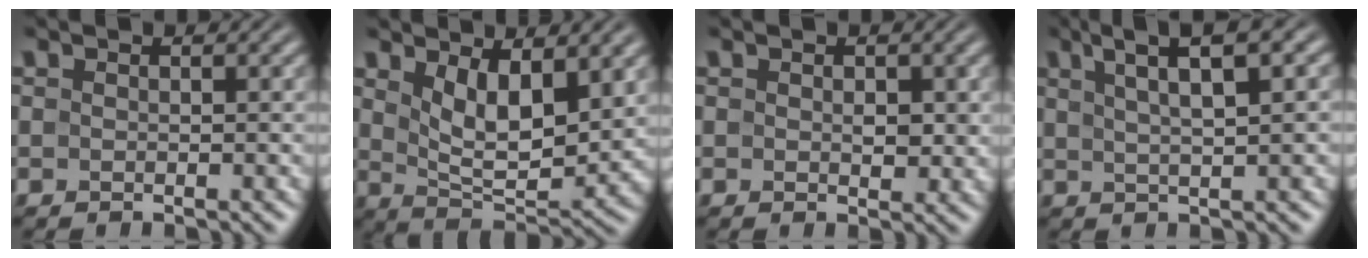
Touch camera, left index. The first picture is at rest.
{"total": 6.2, "force": [2.4, 2.7, 5.0], "torque": [-0.095, -0.016, 0.052]}
{"total": 1.4, "force": [0.2, 0.8, 1.1], "torque": [-0.015, -0.004, 0.005]}
{"total": 5.9, "force": [3.1, 1.3, 4.8], "torque": [-0.068, 0.016, 0.050]}